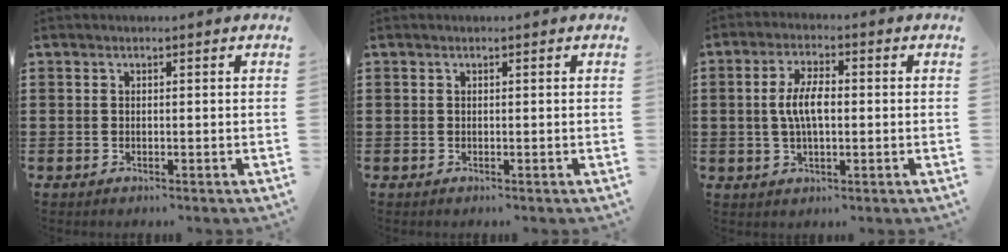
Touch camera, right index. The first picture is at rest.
{"total": 0.0}
{"total": 5.7, "force": [-0.3, 2.3, 5.2], "torque": [-0.112, 0.001, -0.011]}